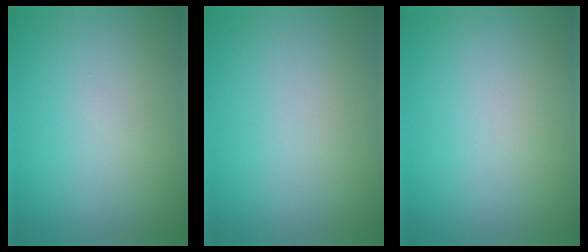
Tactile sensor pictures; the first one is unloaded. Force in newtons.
{"total": 0.0}
{"total": 0.0}